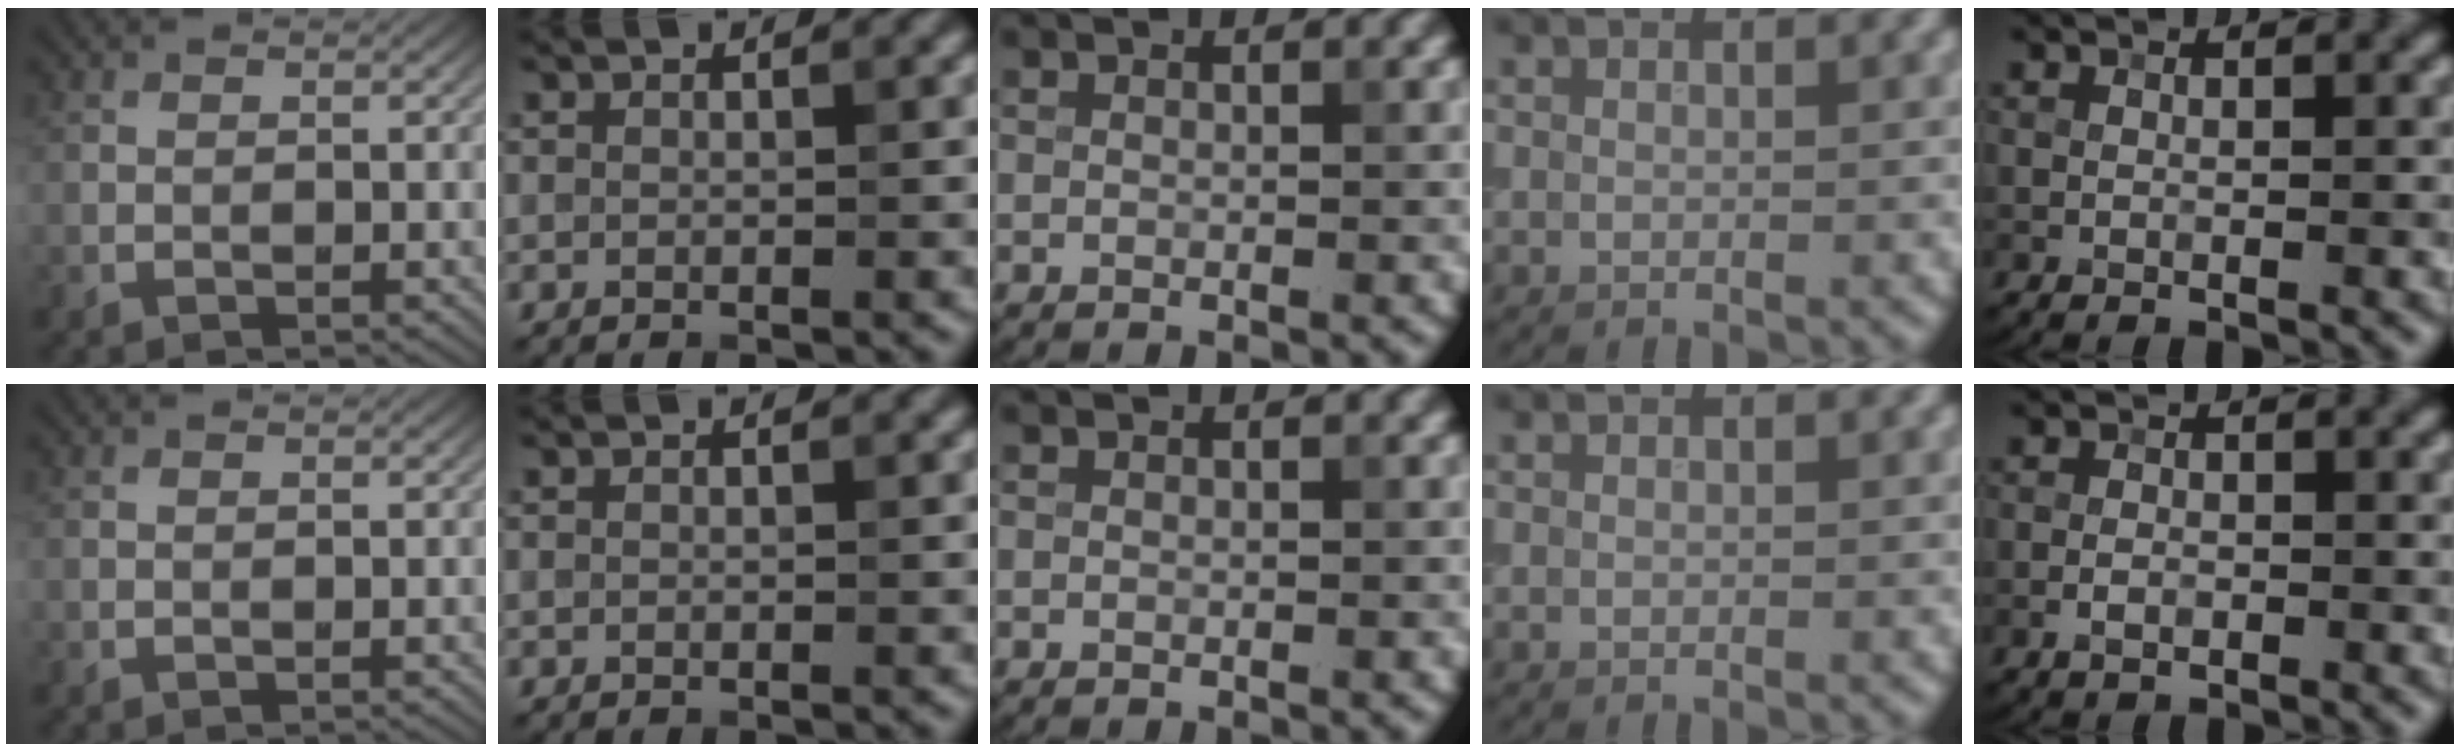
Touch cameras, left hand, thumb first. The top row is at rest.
{"little": {"total": 1.4, "force": [-0.6, 0.9, 0.9], "torque": [-0.016, 0.003, -0.012]}}